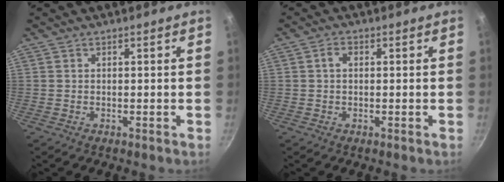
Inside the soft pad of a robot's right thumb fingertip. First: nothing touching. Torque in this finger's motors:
{"motor_torque": [-0.10, 0.77, 0.57, -0.45, -0.01]}